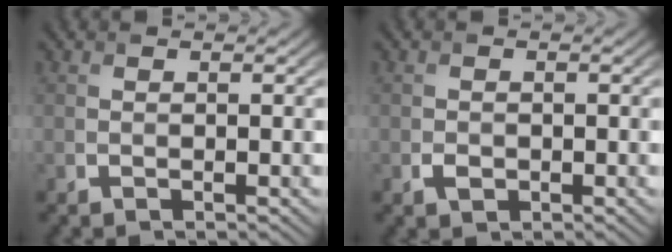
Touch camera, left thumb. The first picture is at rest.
{"total": 1.2, "force": [-0.5, 0.9, 0.6], "torque": [-0.012, -0.005, -0.010]}